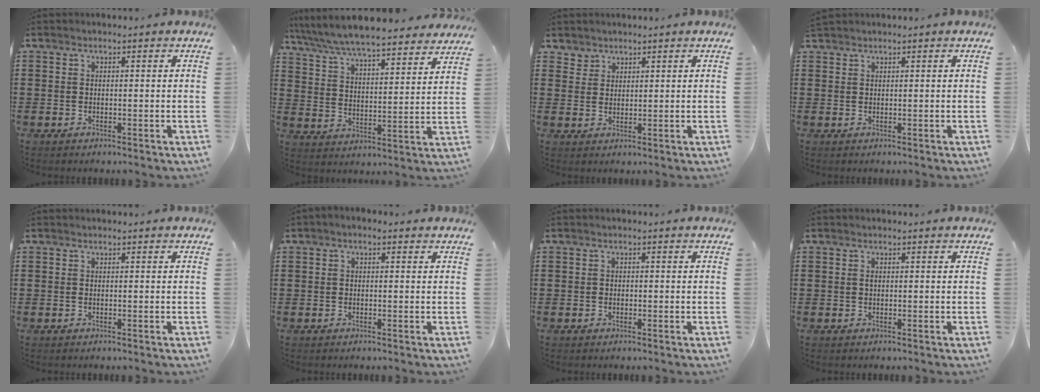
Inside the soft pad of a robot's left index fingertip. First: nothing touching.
{"total": 7.4, "force": [7.0, 0.0, 2.1], "torque": [-0.071, -0.043, 0.123]}
{"total": 2.0, "force": [1.7, 1.0, -0.1], "torque": [-0.004, 0.002, 0.035]}
{"total": 0.7, "force": [0.7, 0.1, 0.2], "torque": [-0.006, 0.000, 0.013]}
{"total": 0.0}
{"total": 0.8, "force": [-0.3, 0.4, 0.6], "torque": [-0.011, 0.001, -0.007]}
{"total": 0.6, "force": [-0.2, 0.5, 0.2], "torque": [-0.006, 0.002, -0.005]}
{"total": 0.8, "force": [0.1, 0.4, 0.6], "torque": [-0.015, 0.001, 0.001]}